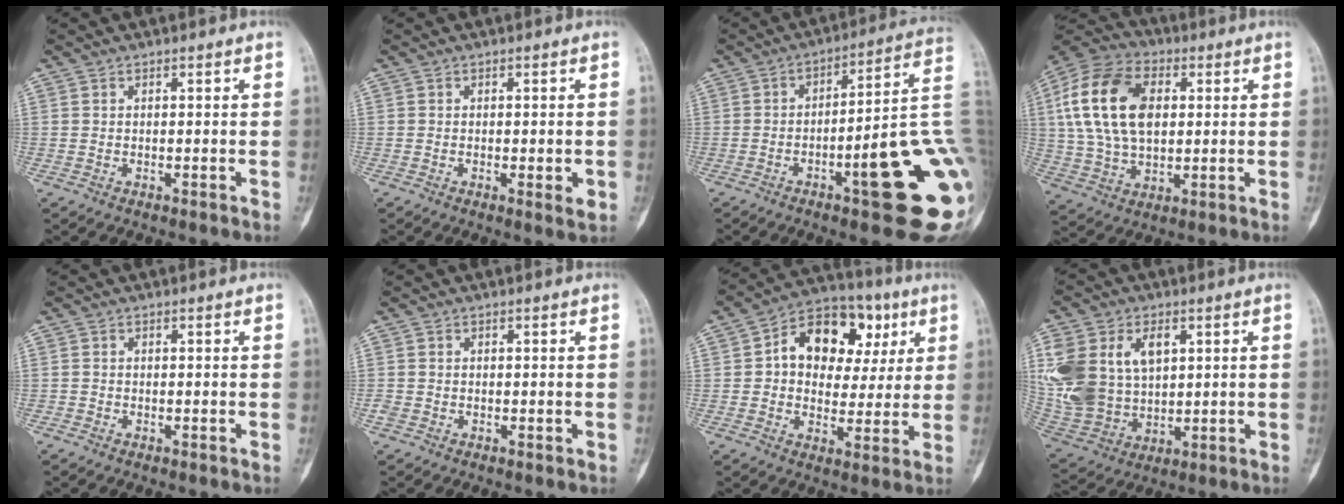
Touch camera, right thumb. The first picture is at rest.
{"total": 2.8, "force": [-0.6, 1.0, 2.5], "torque": [-0.030, -0.004, -0.008]}
{"total": 22.3, "force": [-6.0, 4.5, 21.0], "torque": [-0.217, 0.022, -0.074]}
{"total": 19.1, "force": [3.6, 11.9, 14.4], "torque": [-0.264, 0.008, 0.063]}
{"total": 0.0}
{"total": 1.2, "force": [-0.3, 1.1, 0.4], "torque": [-0.002, 0.004, -0.007]}
{"total": 16.4, "force": [4.5, 11.7, 10.7], "torque": [-0.108, 0.018, 0.064]}
{"total": 19.1, "force": [4.8, 13.3, 12.8], "torque": [-0.281, 0.001, 0.109]}